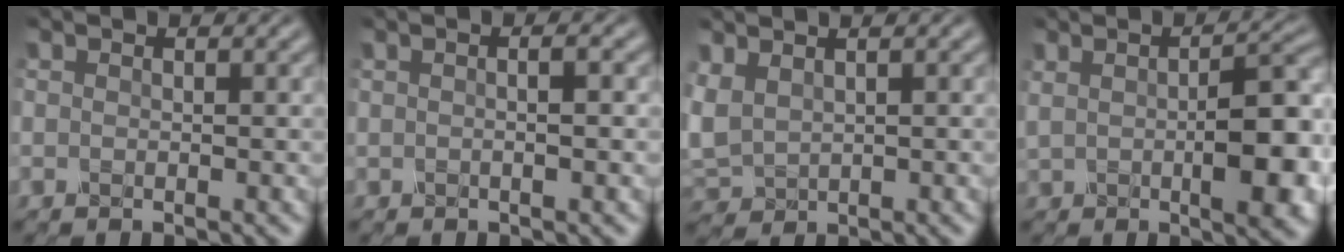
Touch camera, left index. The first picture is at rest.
{"total": 2.7, "force": [0.6, 1.2, 2.3], "torque": [-0.007, 0.009, -0.014]}
{"total": 3.2, "force": [1.0, 2.2, 2.2], "torque": [-0.069, 0.001, 0.022]}
{"total": 7.2, "force": [-0.1, 2.2, 6.9], "torque": [-0.102, -0.001, 0.003]}